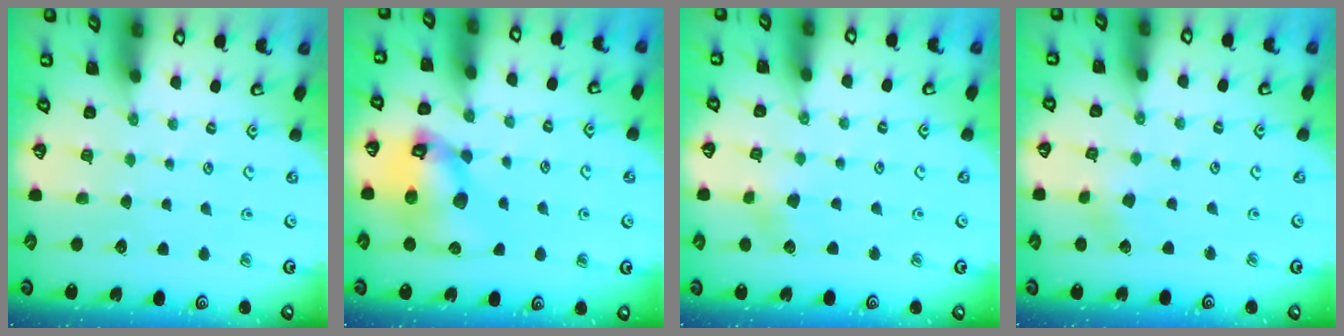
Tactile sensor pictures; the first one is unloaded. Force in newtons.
{"total": 14.0, "press": 13.8, "slide": 2.0}
{"total": 4.0, "press": 4.0, "slide": 0.5}
{"total": 2.7, "press": 2.6, "slide": 0.5}